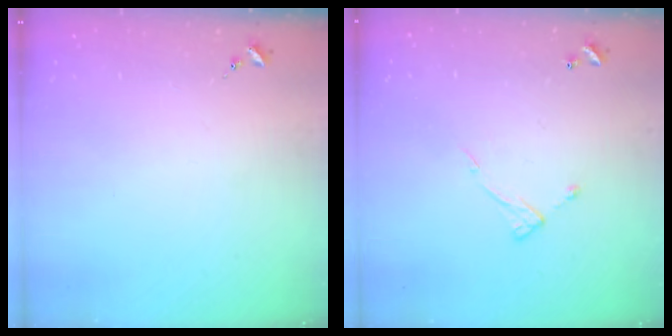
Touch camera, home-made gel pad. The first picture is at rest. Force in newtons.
{"total": 7.0, "press": 7.0, "slide": 0.4}